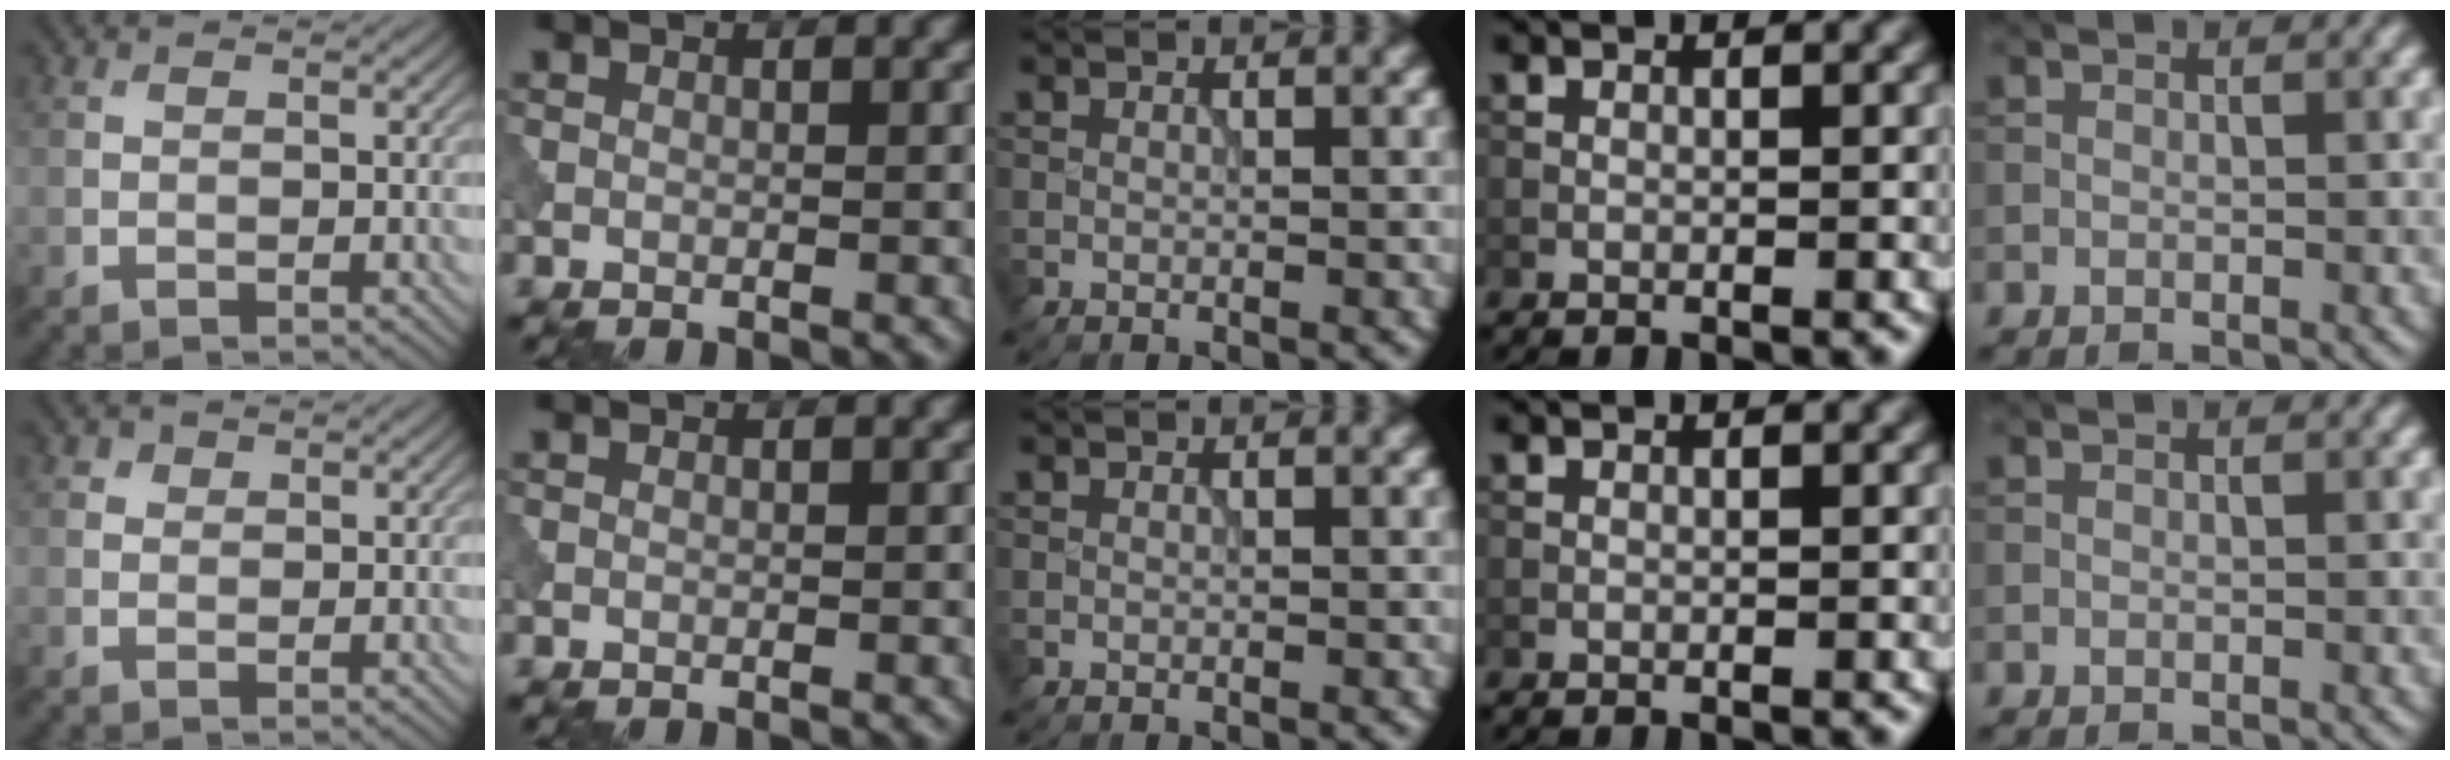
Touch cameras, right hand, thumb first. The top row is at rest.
{"thumb": {"total": 1.1, "force": [0.6, 0.9, 0.3], "torque": [-0.001, 0.000, 0.008]}}